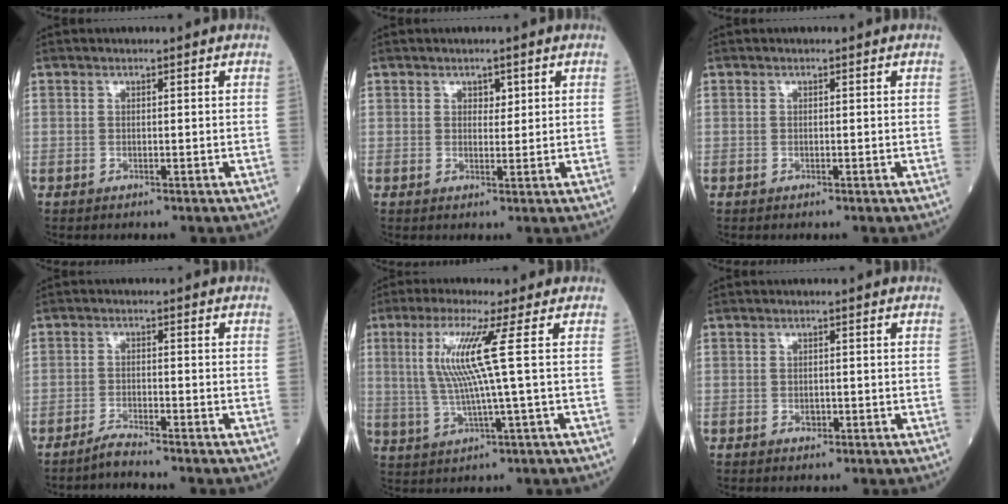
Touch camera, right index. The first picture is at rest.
{"total": 1.6, "force": [0.8, 1.0, 1.0], "torque": [-0.010, -0.002, 0.012]}
{"total": 0.0}
{"total": 2.5, "force": [-2.4, -0.6, 0.5], "torque": [-0.013, -0.010, -0.048]}
{"total": 8.4, "force": [1.8, -1.6, 8.1], "torque": [-0.170, 0.003, 0.040]}
{"total": 1.0, "force": [-0.4, 0.7, 0.7], "torque": [-0.012, 0.000, -0.004]}